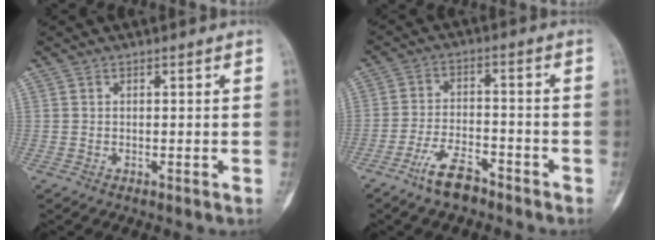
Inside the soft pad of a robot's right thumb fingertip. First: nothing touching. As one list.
[{"total": 7.6, "force": [-5.7, 2.9, 4.2], "torque": [-0.077, 0.030, -0.106]}]